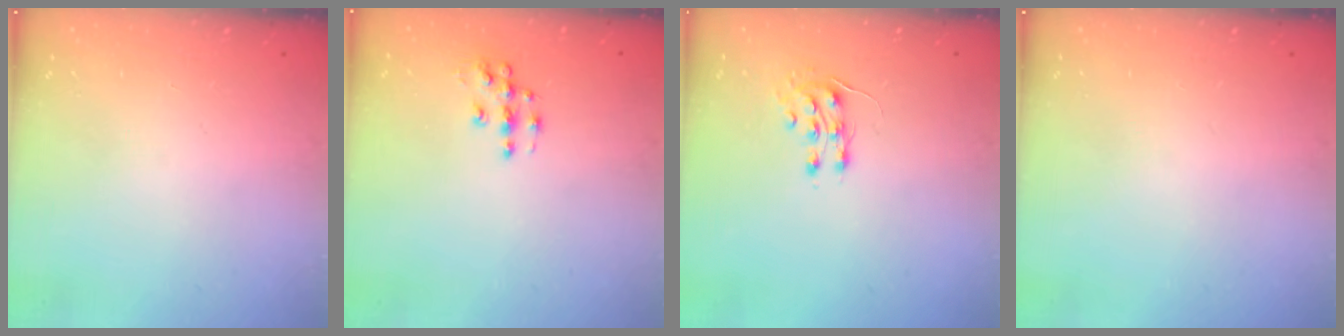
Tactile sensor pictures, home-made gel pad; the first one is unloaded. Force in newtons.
{"total": 5.9, "press": 5.9, "slide": 0.4}
{"total": 7.4, "press": 7.4, "slide": 0.7}
{"total": 0.0}